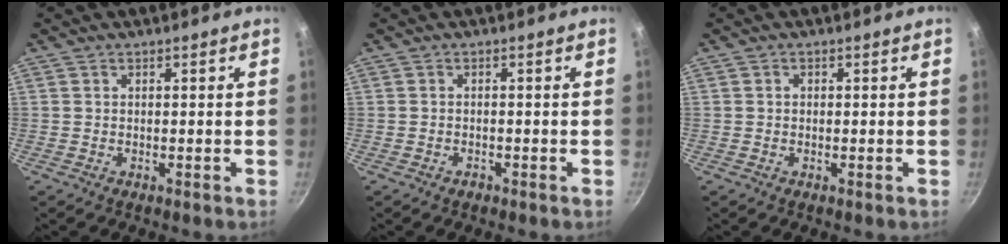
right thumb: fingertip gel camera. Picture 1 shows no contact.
{"total": 0.9, "force": [-0.7, 0.5, 0.3], "torque": [-0.009, 0.008, -0.010]}
{"total": 0.7, "force": [0.0, 0.7, 0.3], "torque": [-0.004, 0.005, -0.001]}